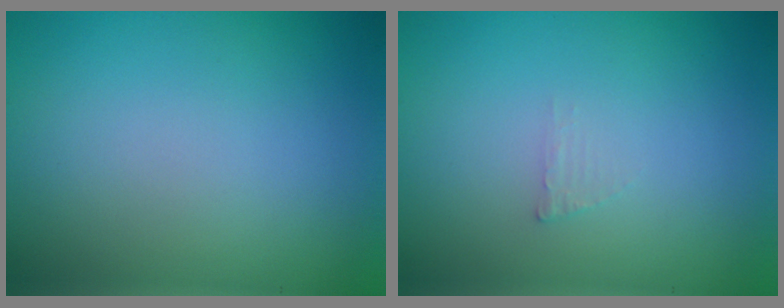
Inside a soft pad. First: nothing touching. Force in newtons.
{"total": 0.6, "press": 0.6, "slide": 0.1}